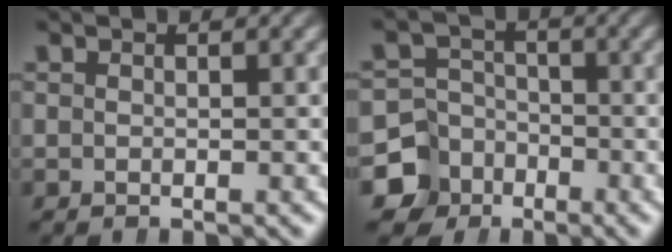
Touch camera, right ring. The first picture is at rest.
{"total": 8.5, "force": [-4.2, 7.0, 2.3], "torque": [-0.032, -0.041, -0.063]}